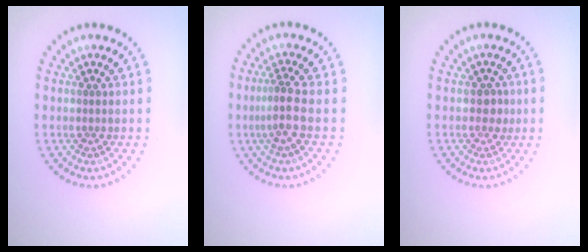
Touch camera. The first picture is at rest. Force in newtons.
{"total": 2.5, "press": 2.0, "slide": 1.6}
{"total": 1.3, "press": 1.2, "slide": 0.5}